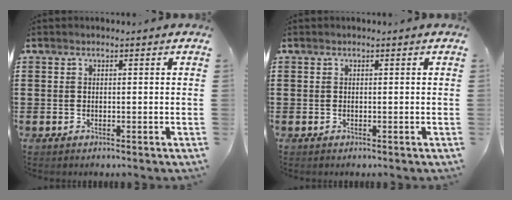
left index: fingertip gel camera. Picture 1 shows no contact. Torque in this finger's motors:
{"motor_torque": [-0.04, -0.02, 0.00, 0.00]}